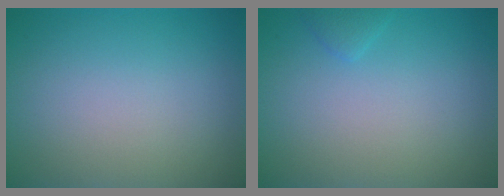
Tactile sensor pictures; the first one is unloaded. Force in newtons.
{"total": 0.8, "press": 0.8, "slide": 0.1}